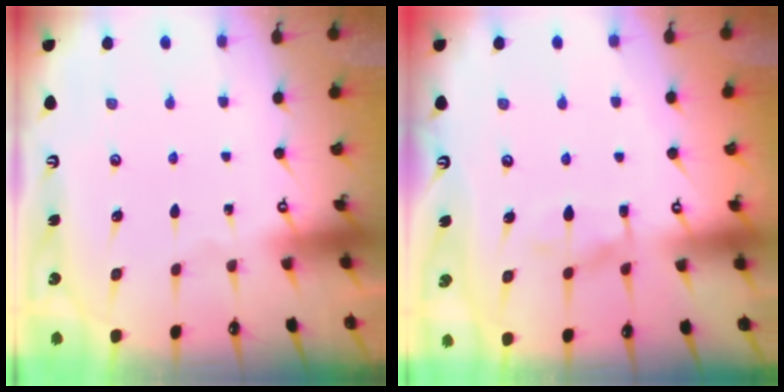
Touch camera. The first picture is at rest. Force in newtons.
{"total": 7.6, "press": 7.5, "slide": 0.7}